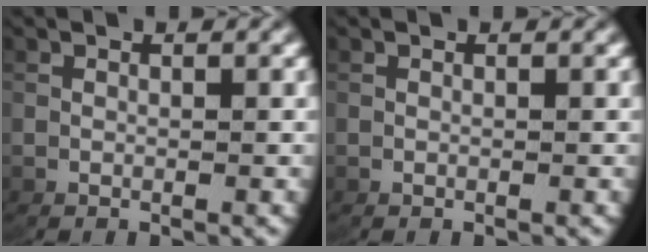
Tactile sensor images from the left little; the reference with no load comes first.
{"total": 0.0}